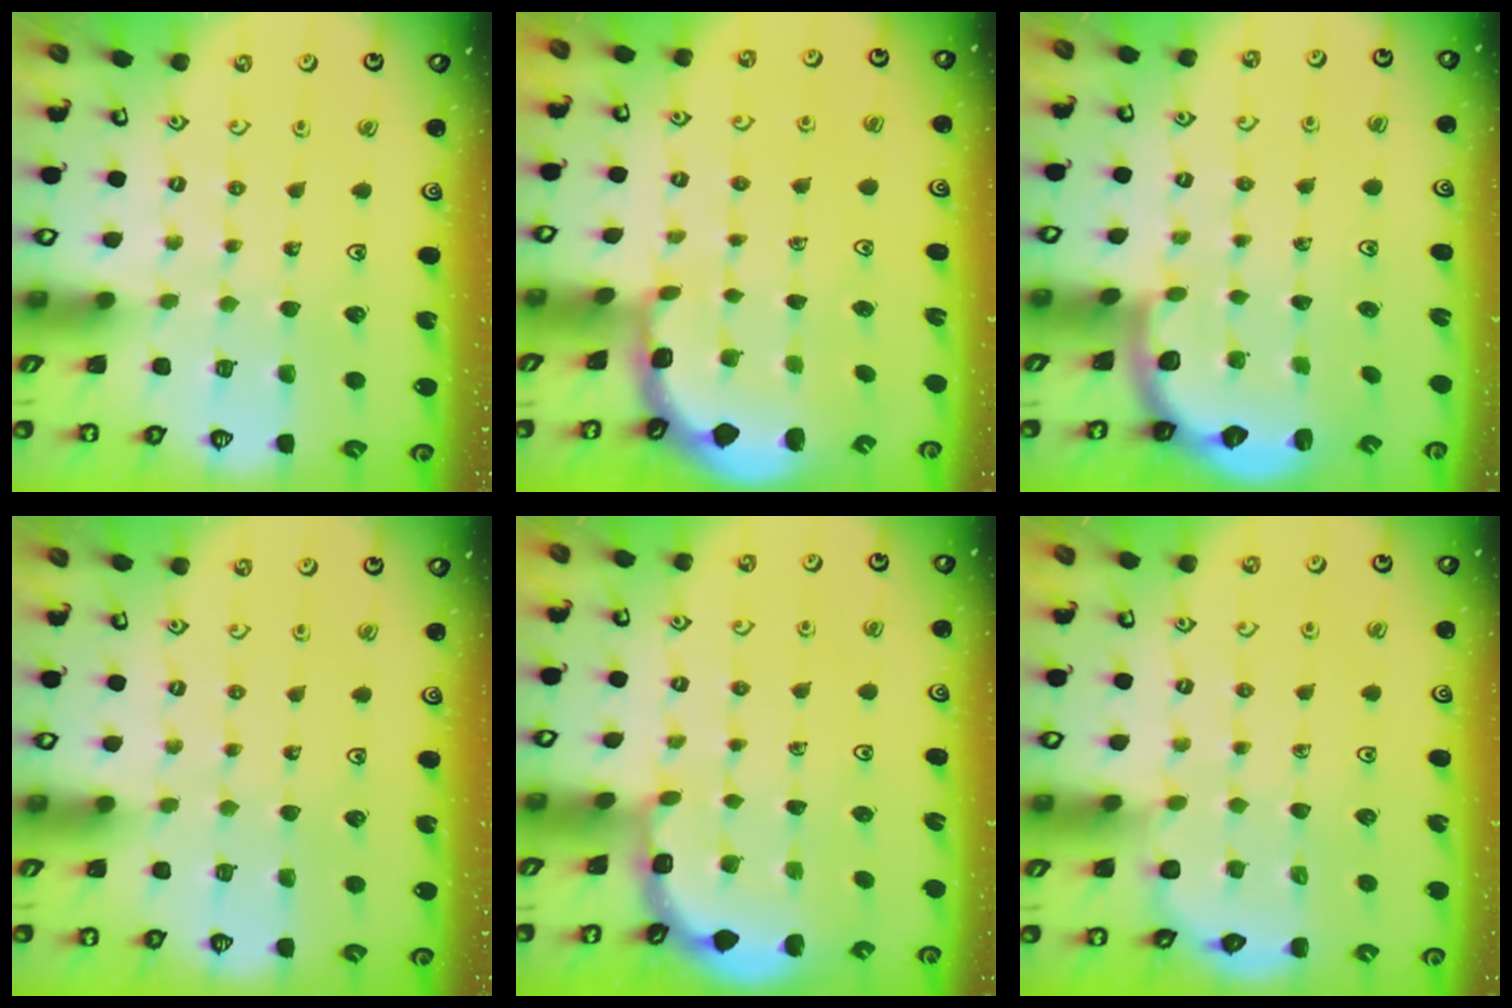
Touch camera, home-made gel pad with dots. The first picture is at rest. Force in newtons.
{"total": 1.7, "press": 1.6, "slide": 0.5}
{"total": 2.6, "press": 2.3, "slide": 1.2}
{"total": 0.0}
{"total": 1.9, "press": 1.9, "slide": 0.3}
{"total": 2.7, "press": 2.7, "slide": 0.5}